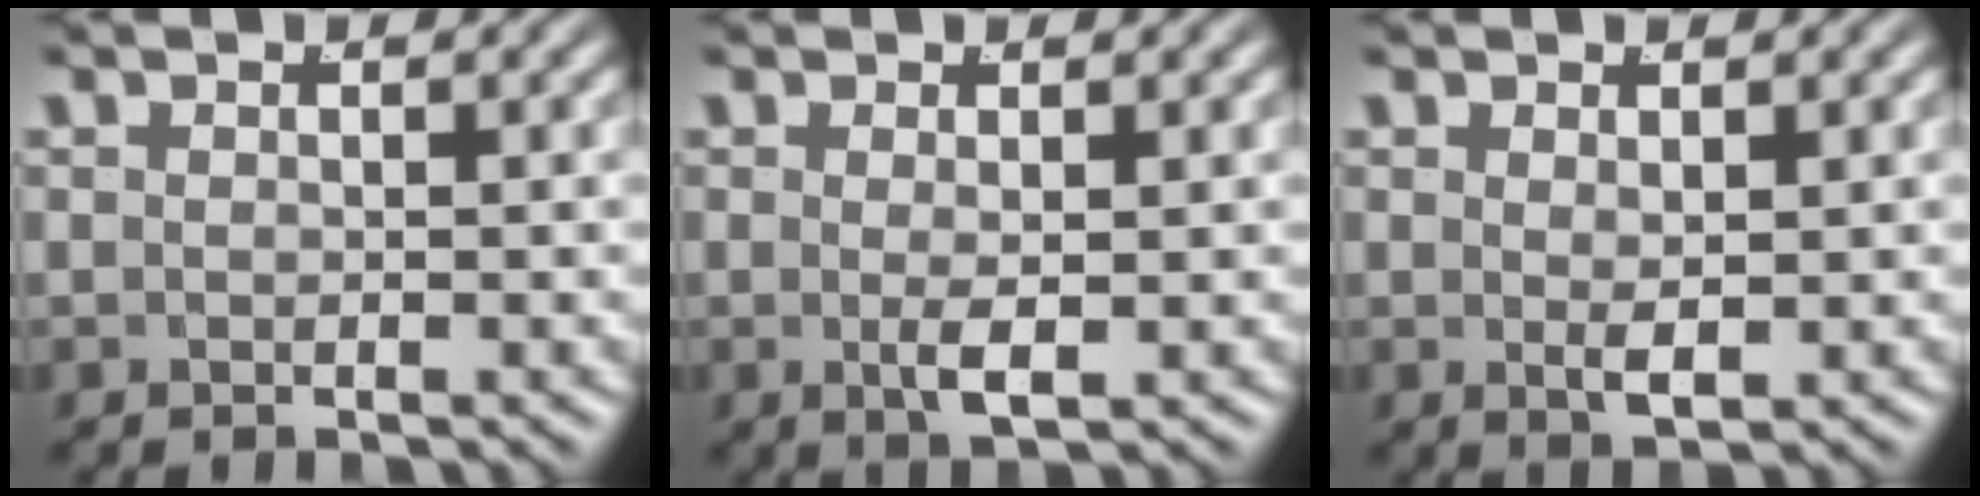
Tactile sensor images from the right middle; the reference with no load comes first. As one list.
[{"total": 1.7, "force": [0.0, -0.2, 1.7], "torque": [-0.028, -0.010, 0.006]}, {"total": 1.3, "force": [0.4, -0.2, 1.2], "torque": [-0.015, -0.010, 0.016]}]